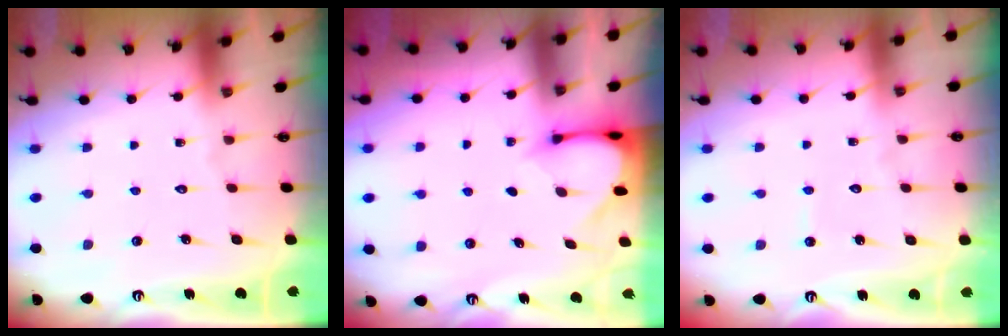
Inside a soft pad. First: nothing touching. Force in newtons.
{"total": 3.2, "press": 3.2, "slide": 0.3}
{"total": 2.5, "press": 2.5, "slide": 0.2}